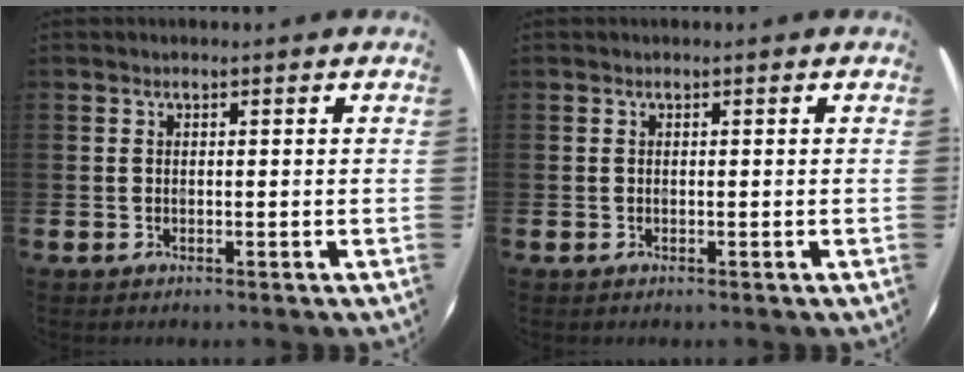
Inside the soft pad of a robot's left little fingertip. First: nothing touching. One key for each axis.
{"total": 0.0}